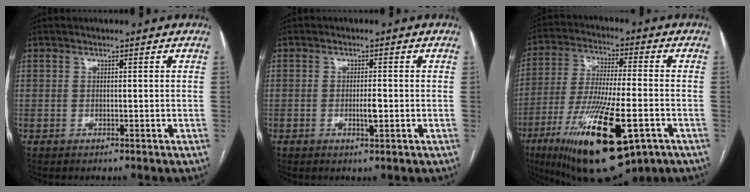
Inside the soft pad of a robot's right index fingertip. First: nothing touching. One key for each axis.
{"total": 2.1, "fx": -0.4, "fy": 0.4, "fz": 2.0, "tx": -0.039, "ty": 0.000, "tz": -0.004}
{"total": 21.3, "fx": -9.8, "fy": 4.8, "fz": 18.4, "tx": -0.338, "ty": -0.038, "tz": -0.156}